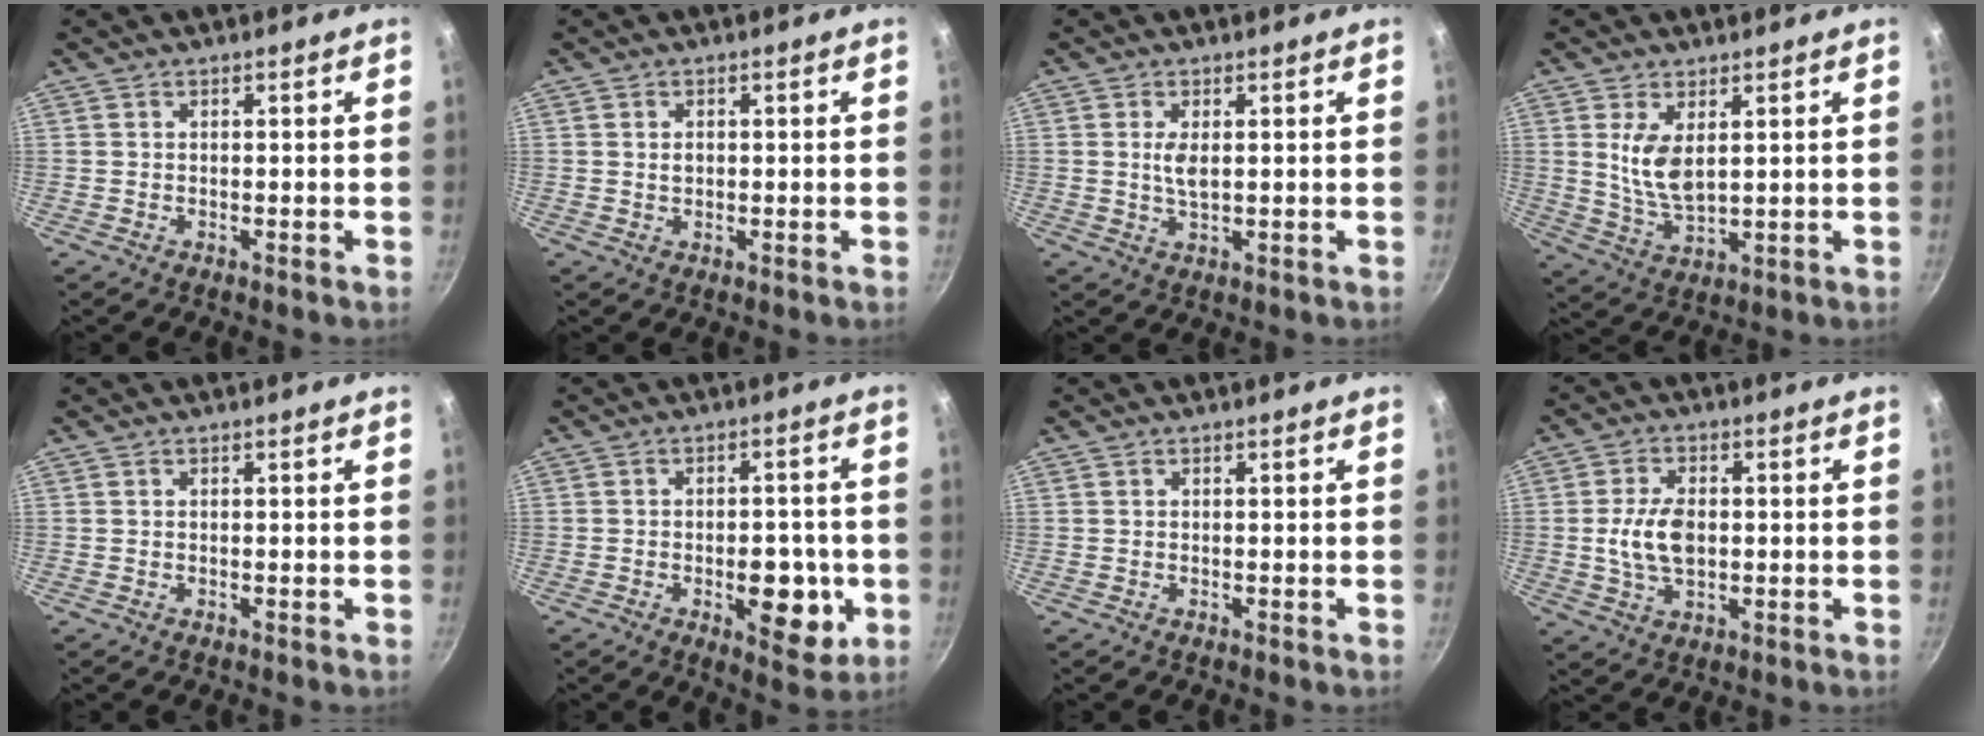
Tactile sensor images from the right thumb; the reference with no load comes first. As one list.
[{"total": 1.5, "force": [0.2, 1.1, 1.0], "torque": [-0.015, 0.002, 0.003]}, {"total": 3.1, "force": [0.6, 1.3, 2.7], "torque": [-0.050, -0.006, 0.013]}, {"total": 7.6, "force": [2.2, 3.7, 6.3], "torque": [-0.116, -0.026, 0.052]}, {"total": 0.0}, {"total": 10.7, "force": [-2.6, 5.6, 8.7], "torque": [-0.079, 0.001, -0.030]}, {"total": 0.0}, {"total": 8.2, "force": [0.0, 5.0, 6.5], "torque": [-0.118, 0.003, -0.002]}]